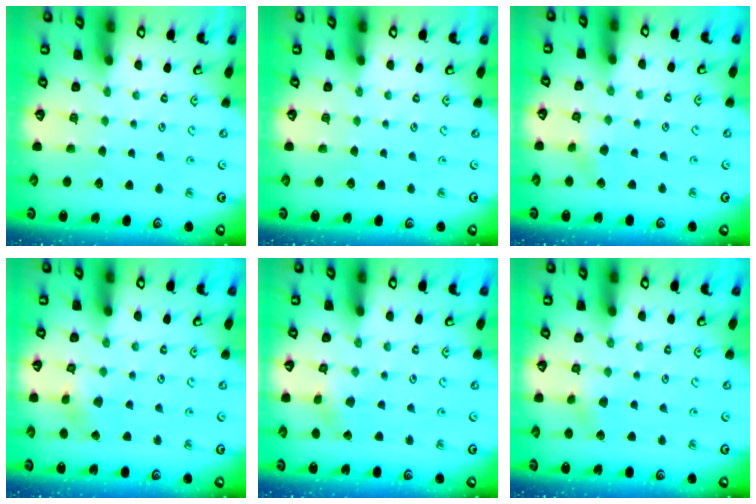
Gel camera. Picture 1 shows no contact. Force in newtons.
{"total": 0.0}
{"total": 2.9, "press": 2.9, "slide": 0.2}
{"total": 3.1, "press": 3.1, "slide": 0.2}
{"total": 2.1, "press": 2.1, "slide": 0.2}
{"total": 2.9, "press": 2.8, "slide": 0.2}